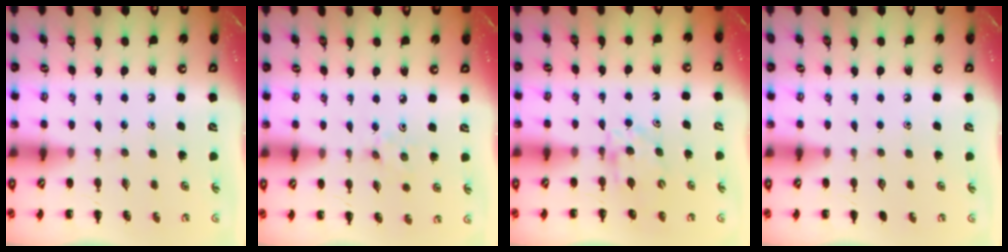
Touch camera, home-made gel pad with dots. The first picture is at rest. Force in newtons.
{"total": 2.5, "press": 2.4, "slide": 0.9}
{"total": 4.5, "press": 4.3, "slide": 1.3}
{"total": 0.0}